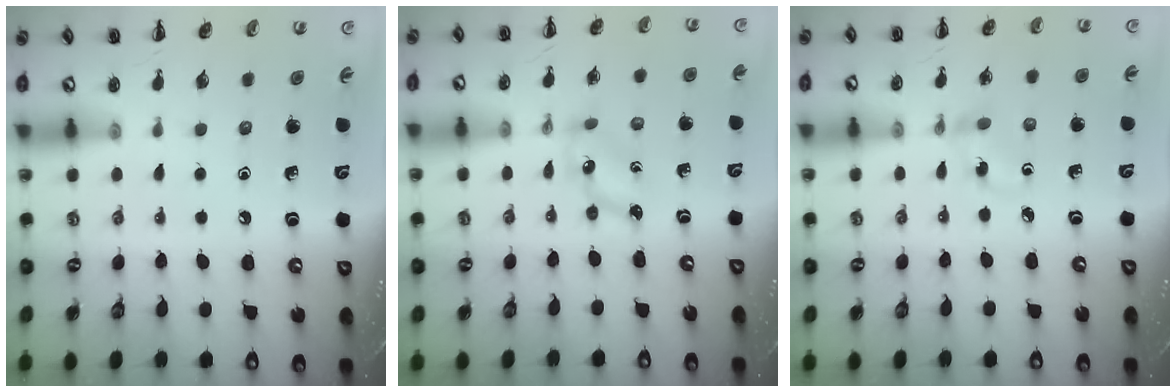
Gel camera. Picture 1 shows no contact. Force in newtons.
{"total": 3.1, "press": 3.0, "slide": 0.9}
{"total": 2.9, "press": 2.7, "slide": 1.2}